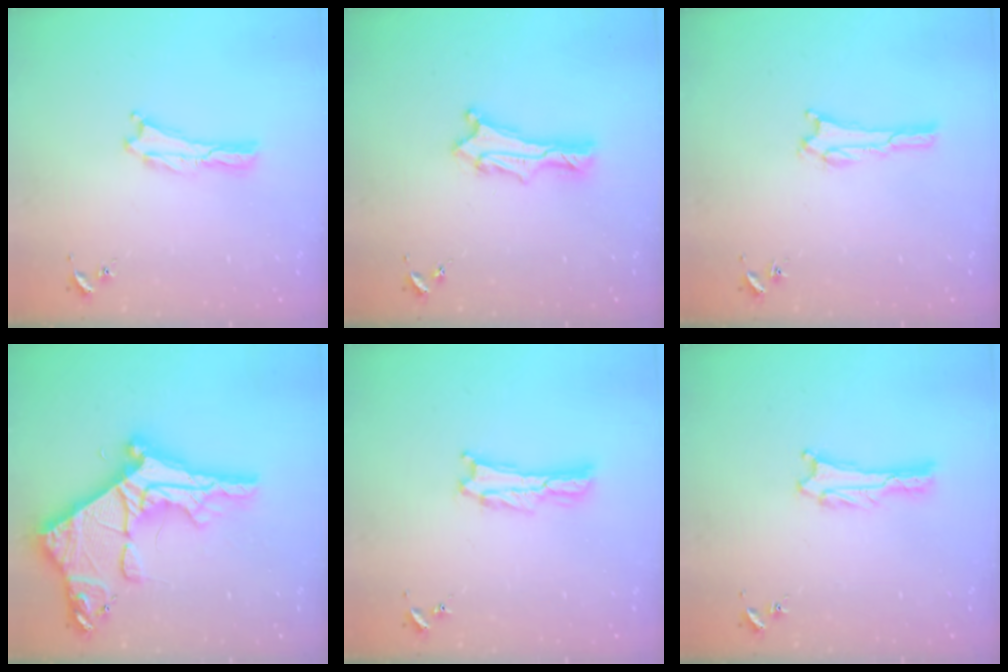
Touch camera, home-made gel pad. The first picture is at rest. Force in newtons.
{"total": 2.4, "press": 2.4, "slide": 0.3}
{"total": 1.1, "press": 1.0, "slide": 0.1}
{"total": 12.9, "press": 12.9, "slide": 1.3}
{"total": 1.6, "press": 1.6, "slide": 0.2}
{"total": 1.3, "press": 1.3, "slide": 0.0}